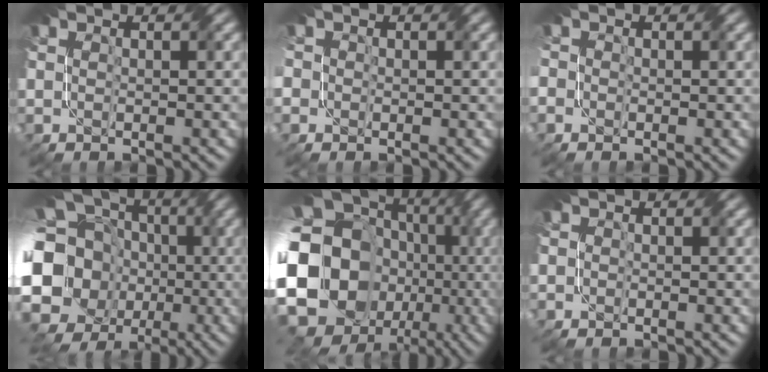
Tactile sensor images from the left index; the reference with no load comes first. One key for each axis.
{"total": 4.0, "fx": 0.0, "fy": 3.5, "fz": 1.8, "tx": -0.052, "ty": 0.017, "tz": -0.029}
{"total": 2.4, "fx": 0.0, "fy": 2.2, "fz": 0.9, "tx": -0.023, "ty": 0.012, "tz": -0.021}
{"total": 18.9, "fx": -2.6, "fy": 16.3, "fz": 9.2, "tx": -0.183, "ty": 0.003, "tz": -0.091}
{"total": 21.4, "fx": -1.6, "fy": 17.7, "fz": 11.8, "tx": -0.214, "ty": -0.031, "tz": -0.061}
{"total": 0.5, "fx": 0.1, "fy": 0.5, "fz": -0.2, "tx": 0.007, "ty": 0.001, "tz": -0.003}